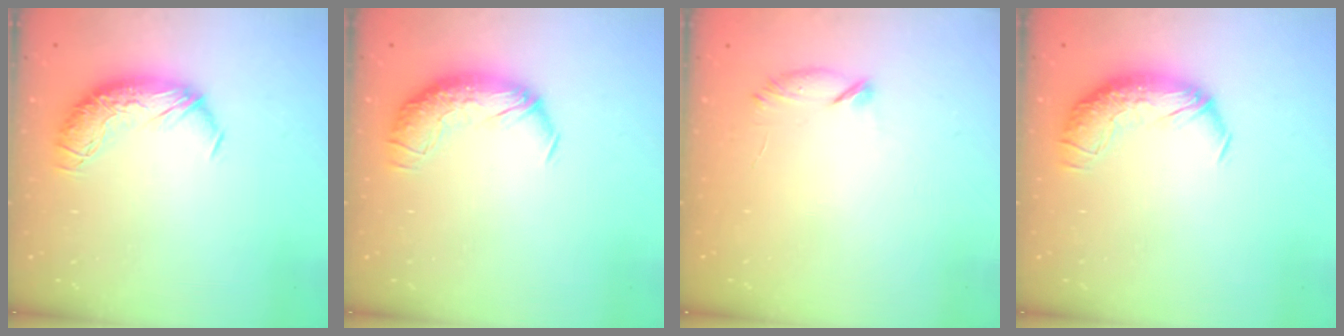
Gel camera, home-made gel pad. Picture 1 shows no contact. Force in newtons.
{"total": 1.8, "press": 0.7, "slide": 1.6}
{"total": 6.3, "press": 6.2, "slide": 1.2}
{"total": 1.8, "press": 0.7, "slide": 1.6}